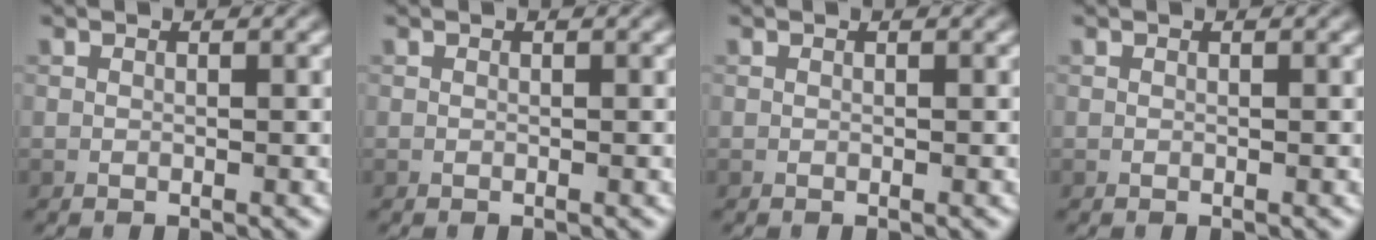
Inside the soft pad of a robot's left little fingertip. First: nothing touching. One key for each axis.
{"total": 0.0}
{"total": 0.0}
{"total": 0.0}